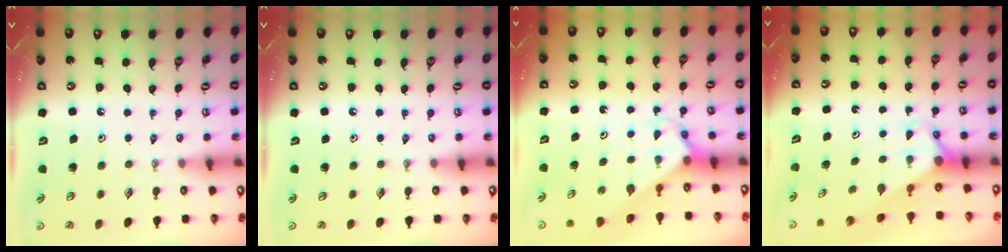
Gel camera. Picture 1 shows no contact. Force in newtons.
{"total": 0.0}
{"total": 2.4, "press": 2.4, "slide": 0.2}
{"total": 2.8, "press": 2.8, "slide": 0.0}